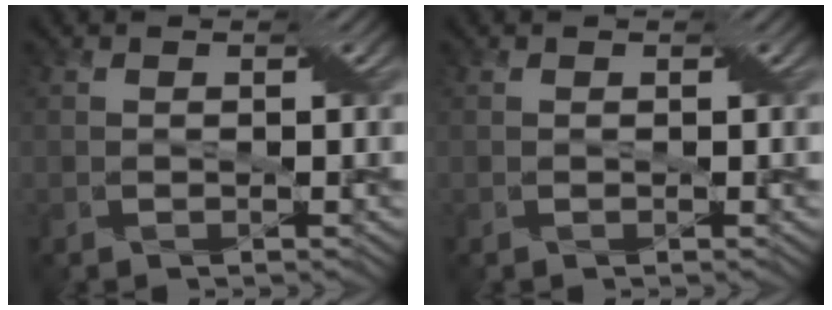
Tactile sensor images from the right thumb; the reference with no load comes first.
{"total": 0.0}